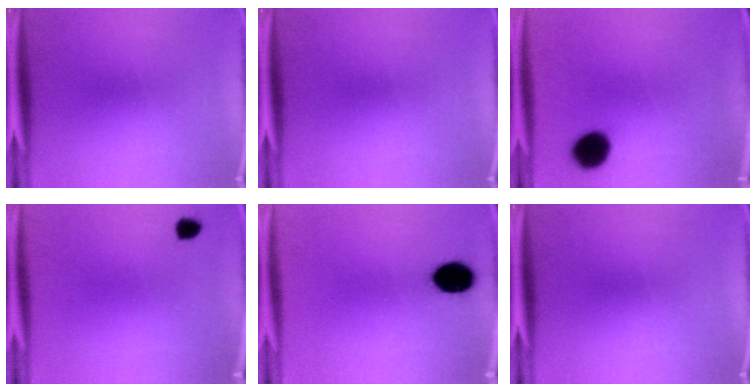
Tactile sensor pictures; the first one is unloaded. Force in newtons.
{"total": 0.0}
{"total": 8.2}
{"total": 1.9}
{"total": 7.9}
{"total": 0.0}